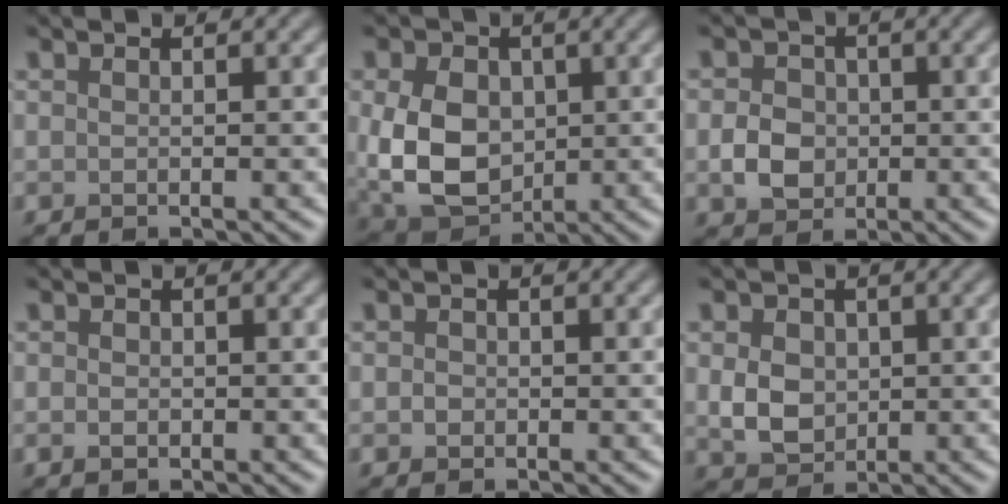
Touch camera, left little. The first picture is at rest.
{"total": 8.7, "force": [0.0, 6.4, 5.9], "torque": [-0.138, -0.013, 0.002]}
{"total": 3.1, "force": [-0.5, 2.6, 1.6], "torque": [-0.029, 0.001, -0.013]}
{"total": 0.9, "force": [-0.2, 0.7, 0.5], "torque": [-0.009, -0.003, -0.005]}
{"total": 0.7, "force": [-0.2, 0.6, 0.2], "torque": [-0.002, -0.003, -0.005]}
{"total": 3.6, "force": [0.2, 3.0, 2.1], "torque": [-0.046, -0.006, 0.003]}